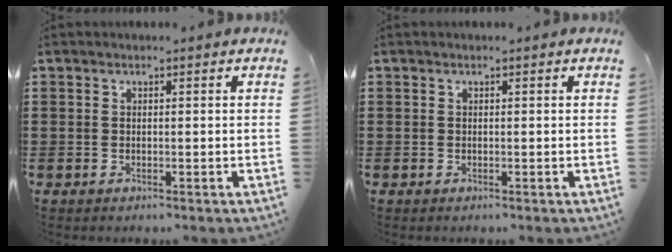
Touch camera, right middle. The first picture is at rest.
{"total": 0.0}